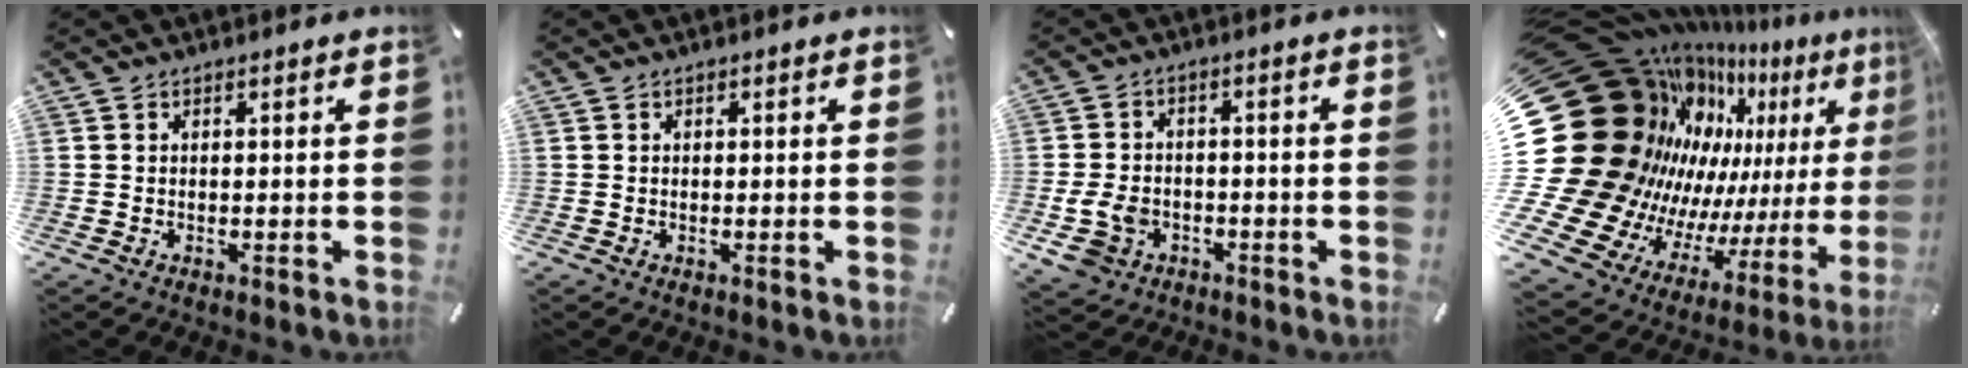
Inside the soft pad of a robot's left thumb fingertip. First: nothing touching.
{"total": 0.0}
{"total": 8.2, "force": [-3.0, 6.4, 4.1], "torque": [-0.108, 0.011, -0.056]}
{"total": 31.6, "force": [6.8, 23.3, 20.2], "torque": [-0.298, -0.134, 0.205]}